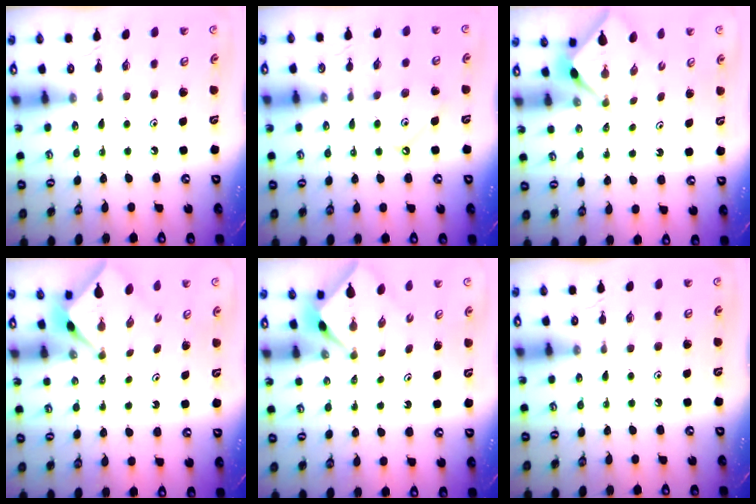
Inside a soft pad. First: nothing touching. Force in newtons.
{"total": 7.7, "press": 7.7, "slide": 0.8}
{"total": 2.4, "press": 2.3, "slide": 0.3}
{"total": 2.2, "press": 2.2, "slide": 0.3}
{"total": 2.2, "press": 2.2, "slide": 0.3}
{"total": 0.0}